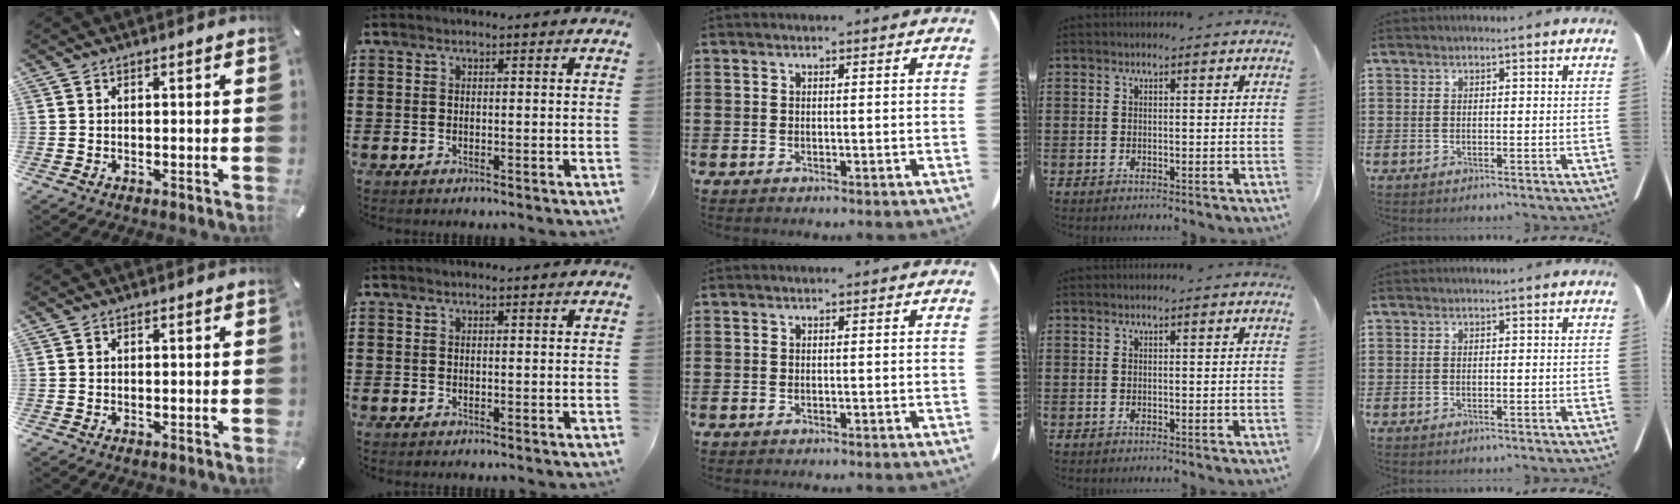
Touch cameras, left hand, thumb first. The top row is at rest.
{}